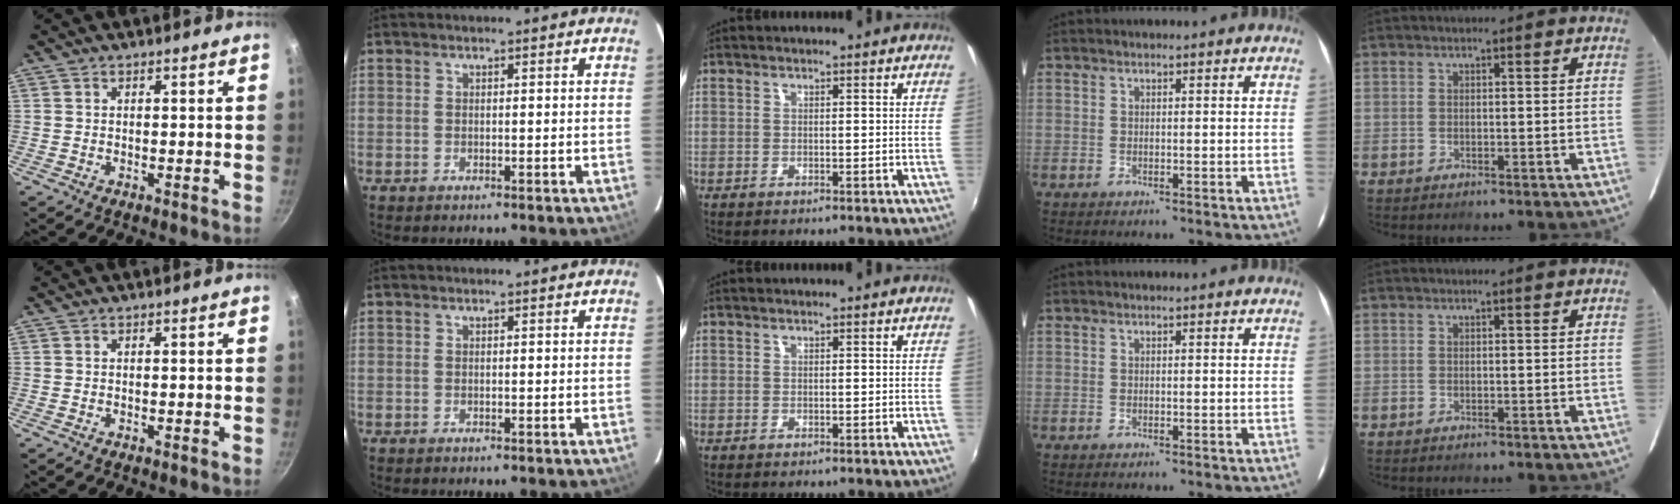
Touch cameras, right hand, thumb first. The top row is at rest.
{}